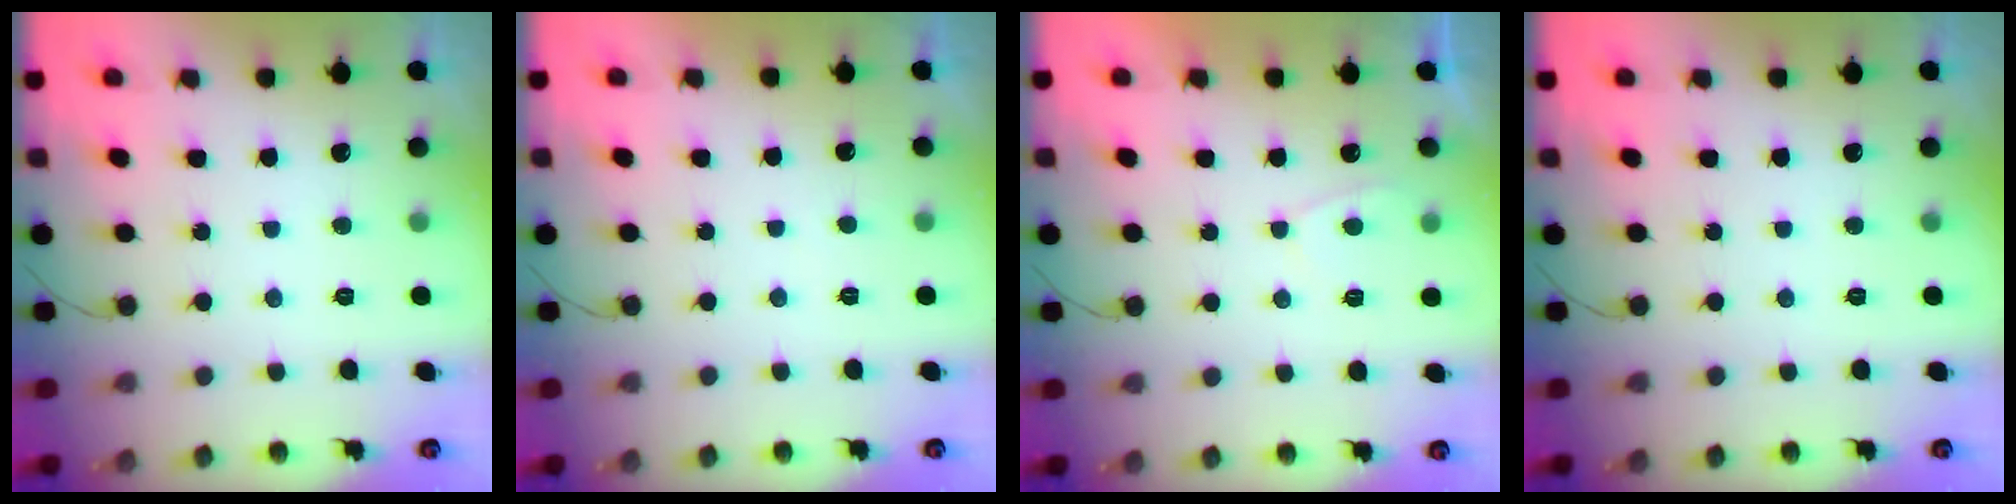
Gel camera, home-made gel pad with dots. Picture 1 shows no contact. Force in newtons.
{"total": 0.9, "press": 0.8, "slide": 0.4}
{"total": 1.8, "press": 1.7, "slide": 0.6}
{"total": 0.0}